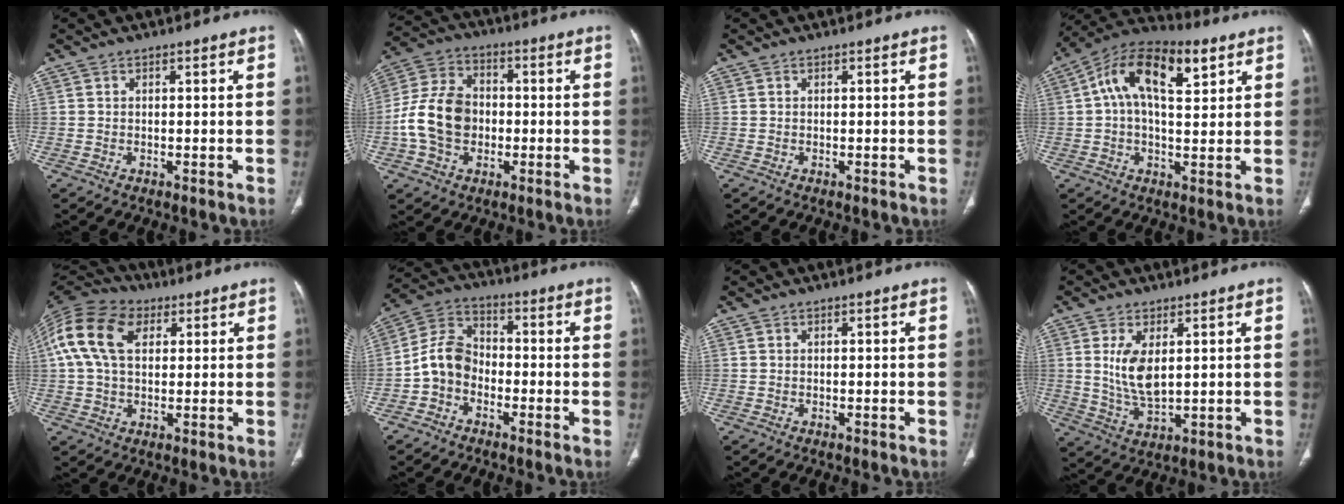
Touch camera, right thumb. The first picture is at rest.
{"total": 12.9, "force": [-1.6, 9.6, 8.4], "torque": [-0.150, 0.031, -0.035]}
{"total": 0.0}
{"total": 15.5, "force": [5.4, 7.6, 12.4], "torque": [-0.196, 0.023, 0.084]}
{"total": 14.7, "force": [4.0, 9.7, 10.4], "torque": [-0.208, 0.023, 0.068]}
{"total": 8.0, "force": [-2.6, 6.1, 4.5], "torque": [-0.075, 0.036, -0.062]}
{"total": 0.0}
{"total": 7.9, "force": [1.7, 3.8, 6.7], "torque": [-0.128, -0.019, 0.045]}